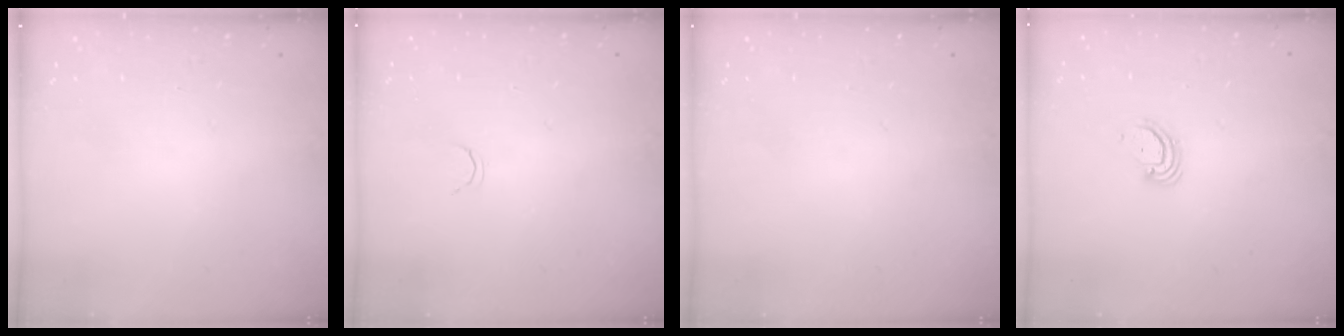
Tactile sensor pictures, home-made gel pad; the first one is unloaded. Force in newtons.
{"total": 2.1, "press": 2.1, "slide": 0.4}
{"total": 0.0}
{"total": 2.9, "press": 2.9, "slide": 0.2}